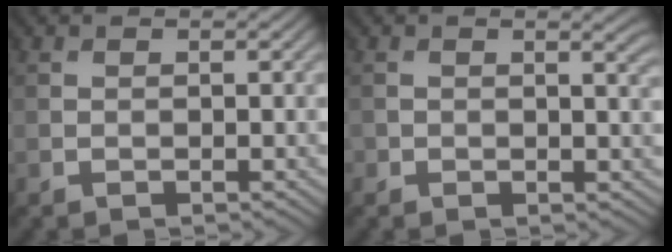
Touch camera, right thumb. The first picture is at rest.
{"total": 2.0, "force": [0.9, 0.7, 1.6], "torque": [-0.022, -0.004, 0.011]}